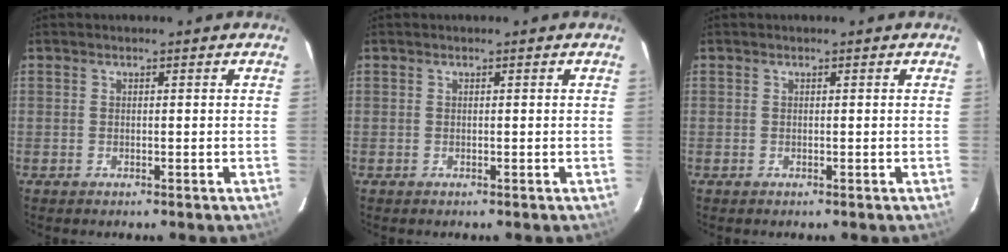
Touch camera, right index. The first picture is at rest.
{"total": 0.0}
{"total": 0.0}